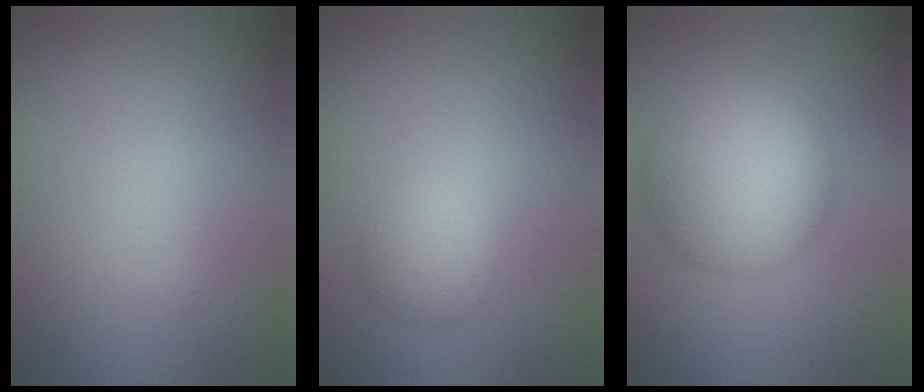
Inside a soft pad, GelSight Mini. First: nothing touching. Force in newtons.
{"total": 2.5, "press": 2.5, "slide": 0.1}
{"total": 7.9, "press": 7.9, "slide": 0.3}